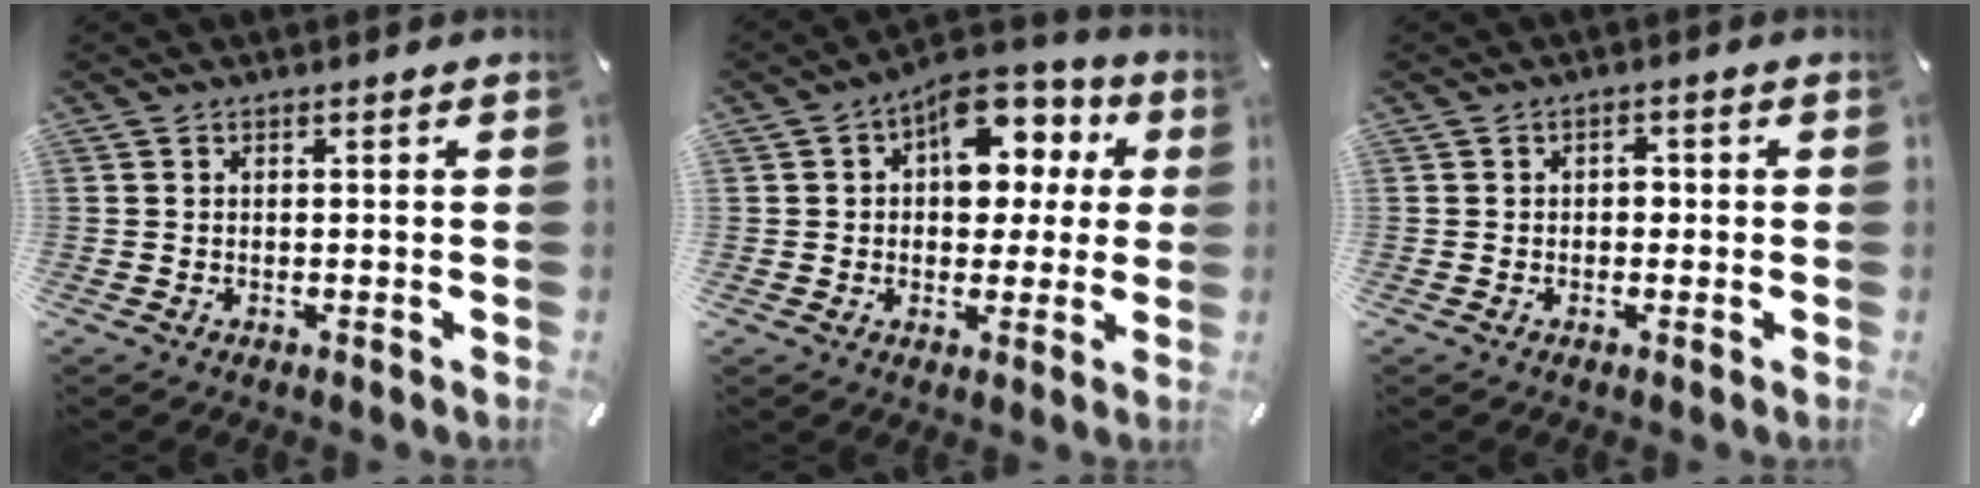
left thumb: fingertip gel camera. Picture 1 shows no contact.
{"total": 12.9, "force": [5.3, 9.0, 7.5], "torque": [-0.105, -0.032, 0.096]}
{"total": 1.9, "force": [-0.2, 1.5, 1.1], "torque": [-0.015, 0.005, -0.010]}